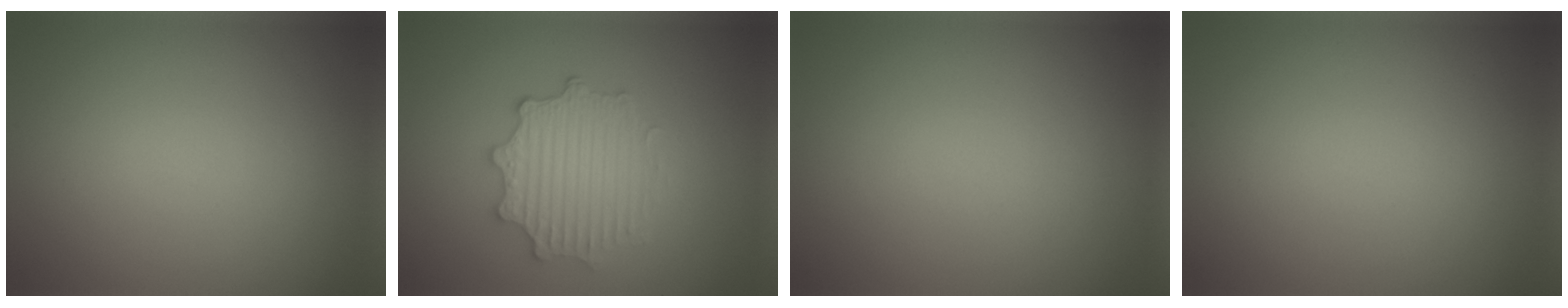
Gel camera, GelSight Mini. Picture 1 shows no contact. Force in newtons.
{"total": 4.2, "press": 3.5, "slide": 2.3}
{"total": 0.0}
{"total": 0.0}